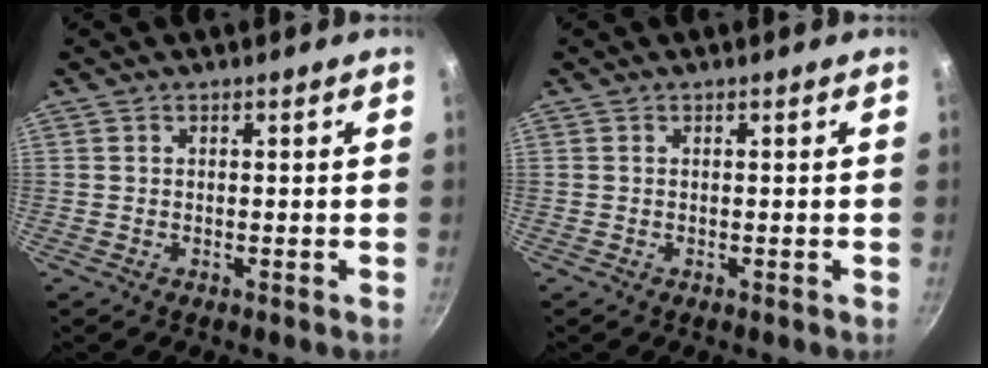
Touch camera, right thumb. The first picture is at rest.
{"total": 0.0}